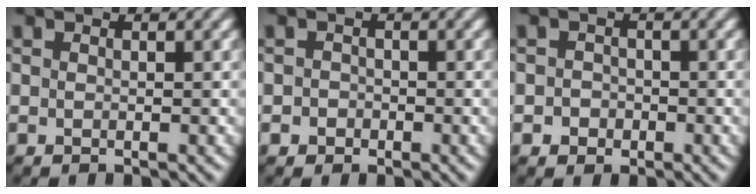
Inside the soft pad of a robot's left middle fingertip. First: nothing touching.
{"total": 1.3, "force": [-0.9, 0.9, -0.2], "torque": [0.020, 0.004, -0.016]}
{"total": 1.4, "force": [-0.9, 1.1, 0.1], "torque": [0.014, 0.002, -0.019]}